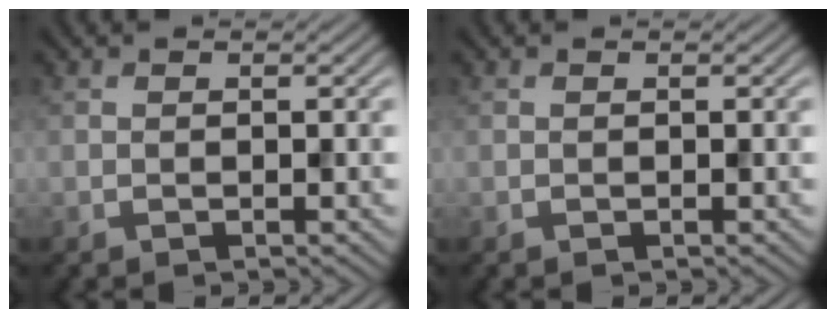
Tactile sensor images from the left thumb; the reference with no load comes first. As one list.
[{"total": 0.0}]